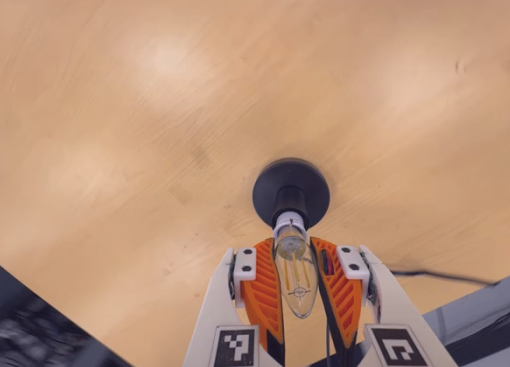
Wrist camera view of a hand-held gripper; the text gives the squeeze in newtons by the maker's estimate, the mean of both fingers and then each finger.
{"total": 18.7, "left": 16.7, "right": 20.6}